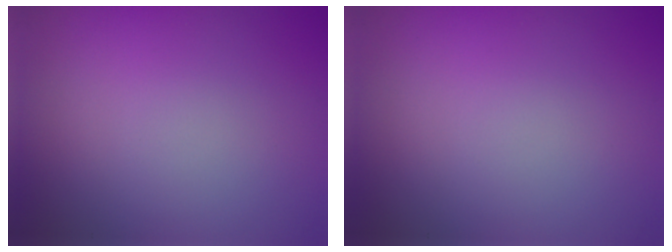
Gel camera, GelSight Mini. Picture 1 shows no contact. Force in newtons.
{"total": 0.0}